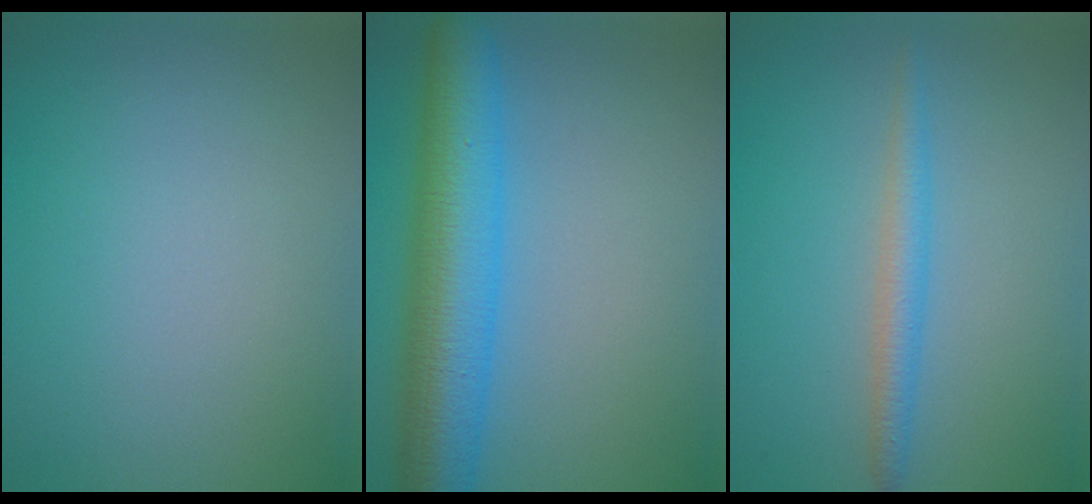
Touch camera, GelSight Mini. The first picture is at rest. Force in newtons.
{"total": 8.7, "press": 8.7, "slide": 0.3}
{"total": 2.3, "press": 2.3, "slide": 0.0}